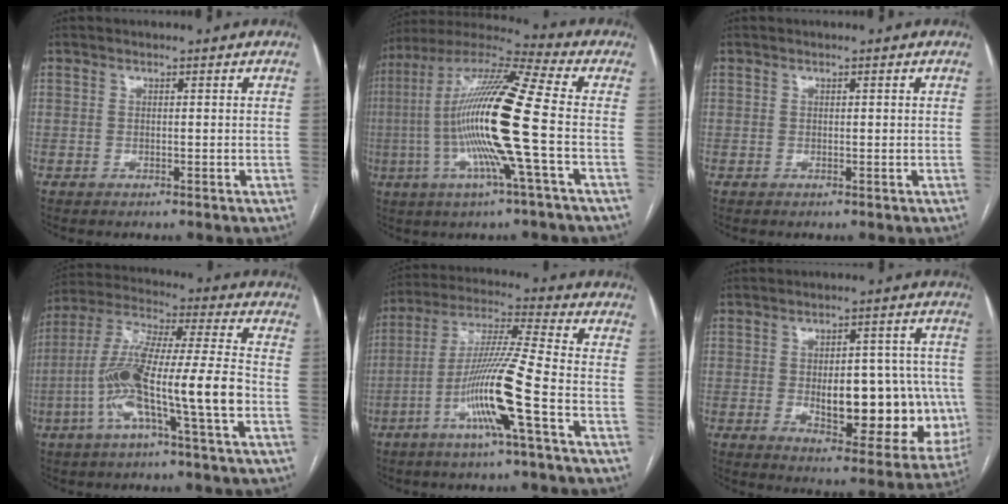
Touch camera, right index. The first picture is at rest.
{"total": 18.8, "force": [-2.8, -0.3, 18.6], "torque": [-0.366, -0.001, -0.070]}
{"total": 0.0}
{"total": 15.7, "force": [-4.8, 0.3, 14.9], "torque": [-0.292, 0.010, -0.095]}
{"total": 13.4, "force": [-5.1, -1.2, 12.3], "torque": [-0.242, -0.002, -0.102]}
{"total": 18.2, "force": [-2.2, 7.9, 16.2], "torque": [-0.184, 0.019, -0.003]}